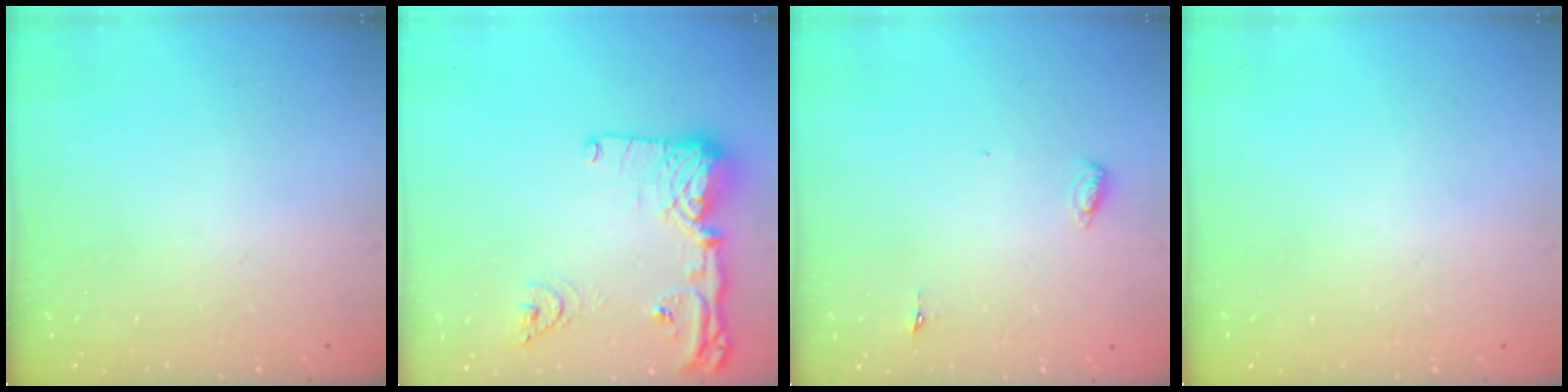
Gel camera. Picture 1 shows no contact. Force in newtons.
{"total": 16.7, "press": 16.6, "slide": 1.9}
{"total": 4.7, "press": 4.5, "slide": 1.4}
{"total": 0.0}